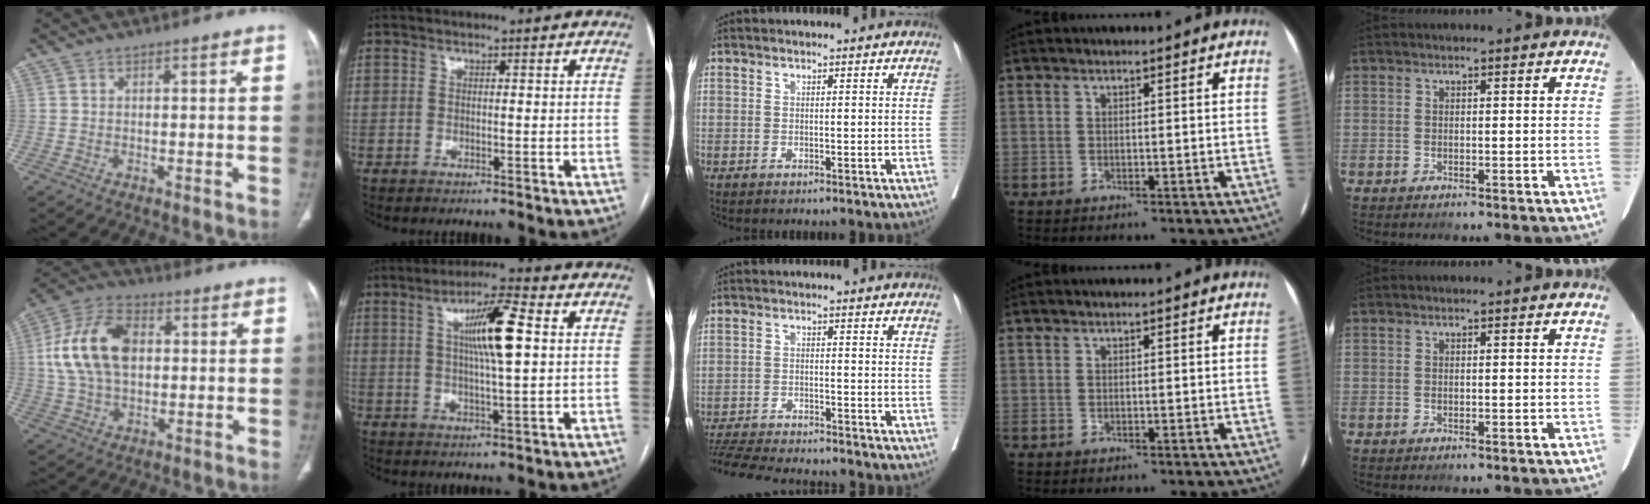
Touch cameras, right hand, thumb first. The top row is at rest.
{"thumb": {"total": 15.4, "force": [2.1, 9.9, 11.7], "torque": [-0.213, 0.017, 0.036]}, "index": {"total": 9.8, "force": [2.1, 0.8, 9.5], "torque": [-0.167, 0.009, 0.035]}, "middle": {"total": 13.4, "force": [-12.6, 1.1, 4.7], "torque": [-0.083, -0.011, -0.191]}}